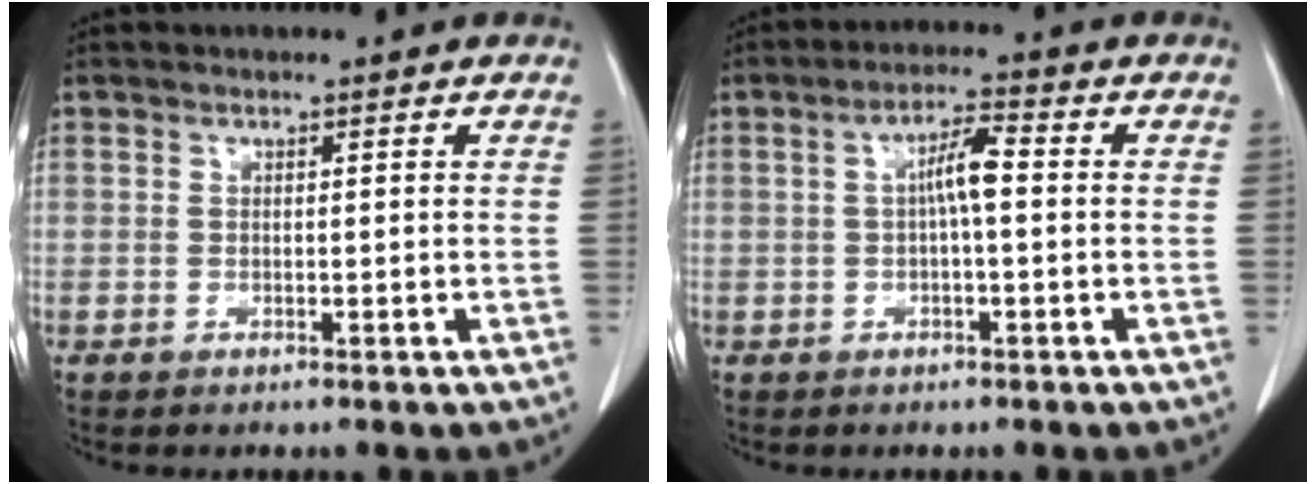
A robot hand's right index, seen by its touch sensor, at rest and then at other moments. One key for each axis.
{"total": 4.9, "fx": 0.2, "fy": 0.7, "fz": 4.9, "tx": -0.088, "ty": 0.014, "tz": 0.002}